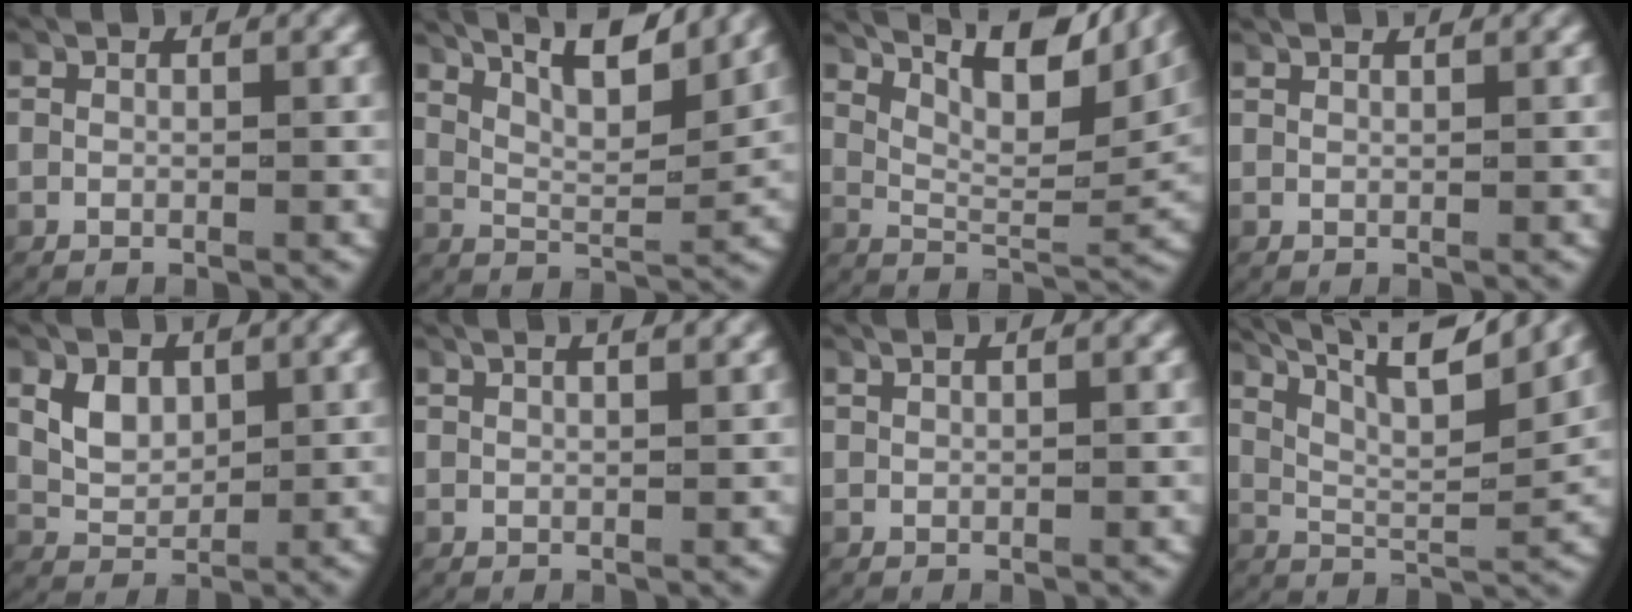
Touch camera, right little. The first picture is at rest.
{"total": 9.0, "force": [6.5, 3.1, 5.4], "torque": [-0.079, 0.017, 0.090]}
{"total": 10.9, "force": [7.3, 4.2, 6.9], "torque": [-0.098, 0.023, 0.097]}
{"total": 1.2, "force": [1.2, -0.2, 0.2], "torque": [-0.003, 0.001, 0.020]}
{"total": 2.9, "force": [0.8, 2.2, 1.7], "torque": [-0.039, -0.007, 0.018]}
{"total": 2.7, "force": [2.3, 0.3, 1.3], "torque": [-0.015, 0.008, 0.036]}
{"total": 0.9, "force": [0.9, -0.1, 0.2], "torque": [-0.004, 0.004, 0.017]}
{"total": 9.8, "force": [6.5, 3.4, 6.4], "torque": [-0.097, 0.014, 0.094]}